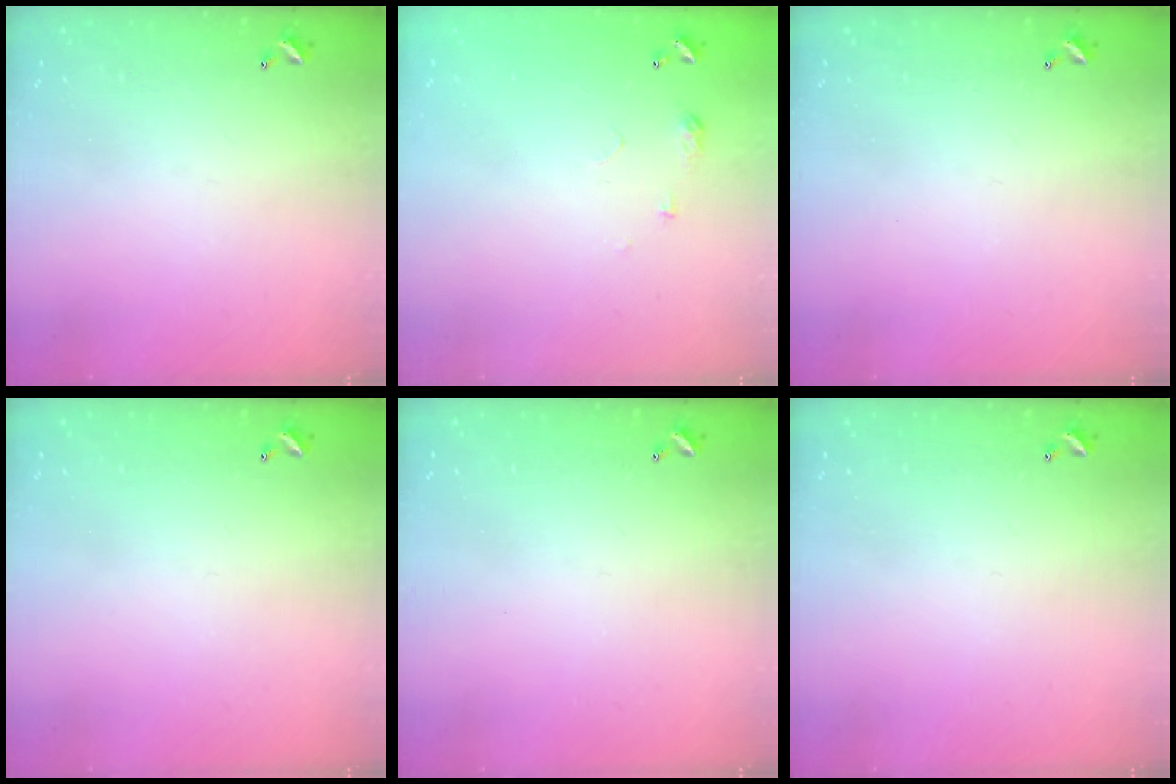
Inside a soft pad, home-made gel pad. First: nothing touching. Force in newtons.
{"total": 6.3, "press": 6.3, "slide": 0.6}
{"total": 0.0}
{"total": 0.0}
{"total": 0.0}
{"total": 0.0}